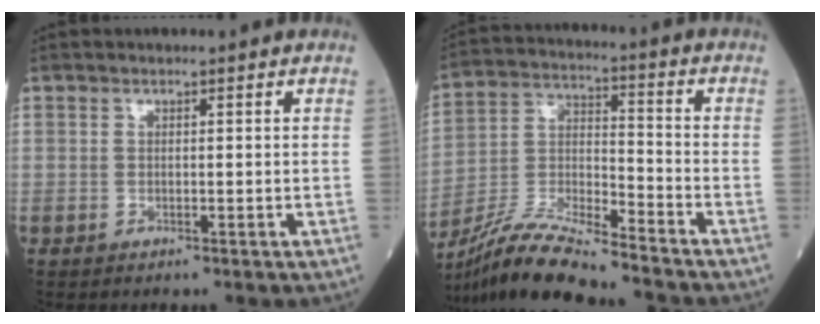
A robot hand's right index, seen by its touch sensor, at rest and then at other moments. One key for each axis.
{"total": 14.1, "fx": -12.9, "fy": 0.1, "fz": 5.8, "tx": -0.114, "ty": -0.005, "tz": -0.240}